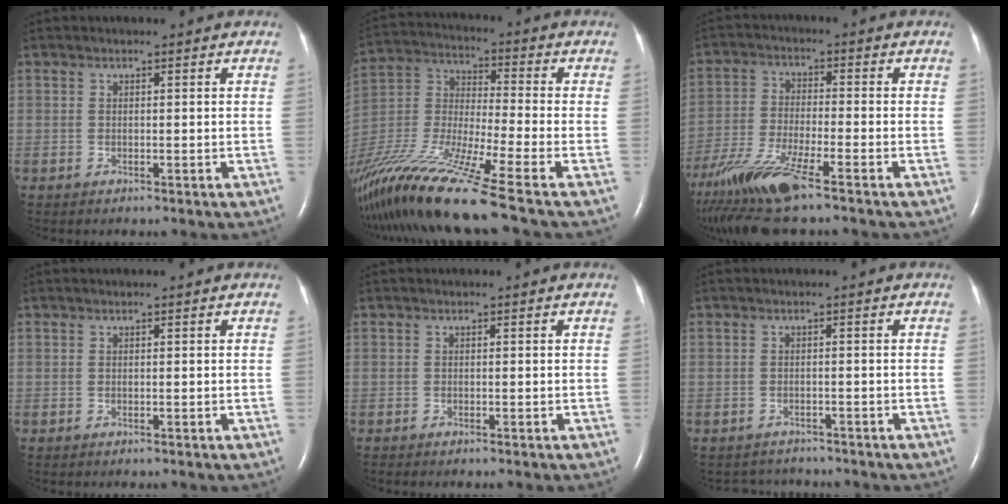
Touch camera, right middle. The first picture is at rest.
{"total": 21.5, "force": [-16.8, -1.2, 13.3], "torque": [-0.314, -0.055, -0.321]}
{"total": 13.2, "force": [-9.3, 1.3, 9.3], "torque": [-0.193, -0.035, -0.172]}
{"total": 0.0}
{"total": 0.0}
{"total": 3.2, "force": [-3.1, 0.8, -0.4], "torque": [0.006, -0.001, -0.044]}